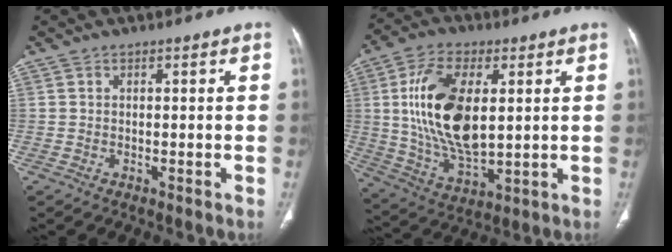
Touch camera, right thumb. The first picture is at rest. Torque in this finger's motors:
{"motor_torque": [0.03, 3.33, 1.85, 0.18, 0.73]}